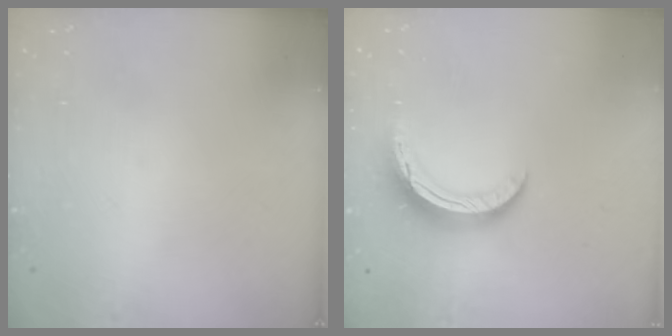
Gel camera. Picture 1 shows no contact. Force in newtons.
{"total": 10.7, "press": 10.7, "slide": 0.2}